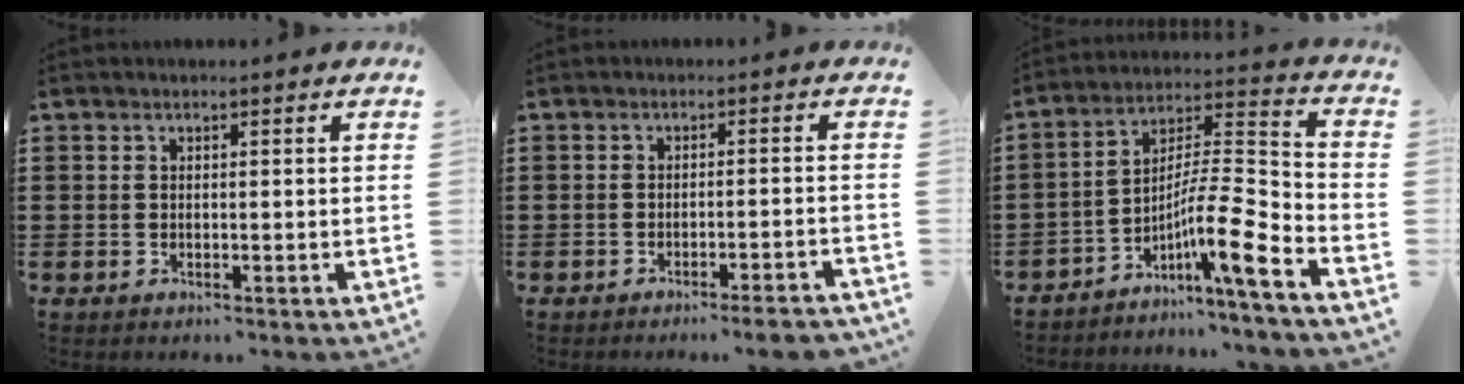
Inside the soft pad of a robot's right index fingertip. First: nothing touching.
{"total": 3.1, "force": [-2.5, -0.3, 1.8], "torque": [-0.029, -0.006, -0.045]}
{"total": 10.8, "force": [-5.7, 1.0, 9.1], "torque": [-0.169, -0.017, -0.112]}